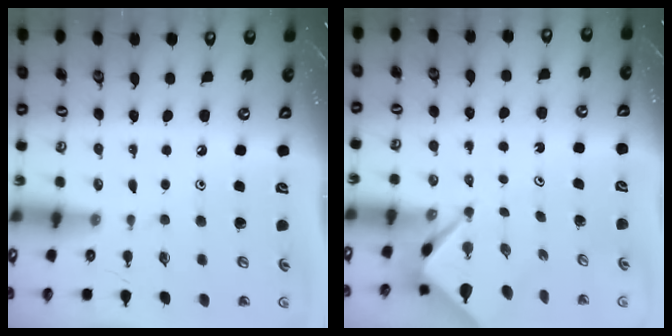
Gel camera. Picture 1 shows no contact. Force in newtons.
{"total": 2.6, "press": 2.6, "slide": 0.1}